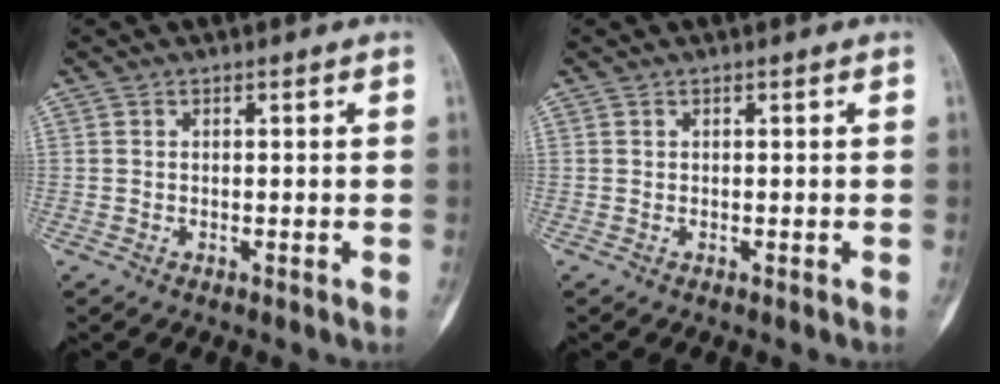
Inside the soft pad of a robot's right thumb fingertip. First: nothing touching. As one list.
[{"total": 0.0}]